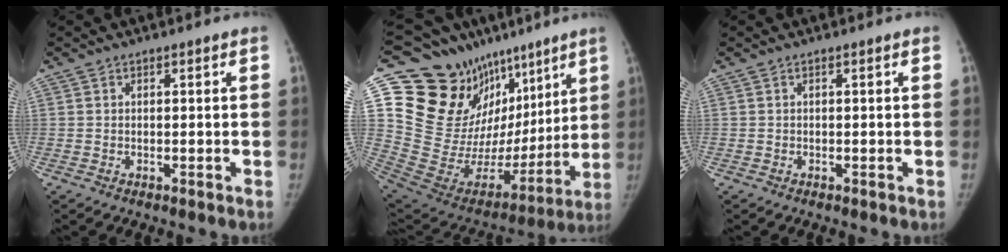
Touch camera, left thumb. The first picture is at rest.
{"total": 29.2, "force": [15.3, 18.7, 16.3], "torque": [-0.216, -0.012, 0.273]}
{"total": 0.0}